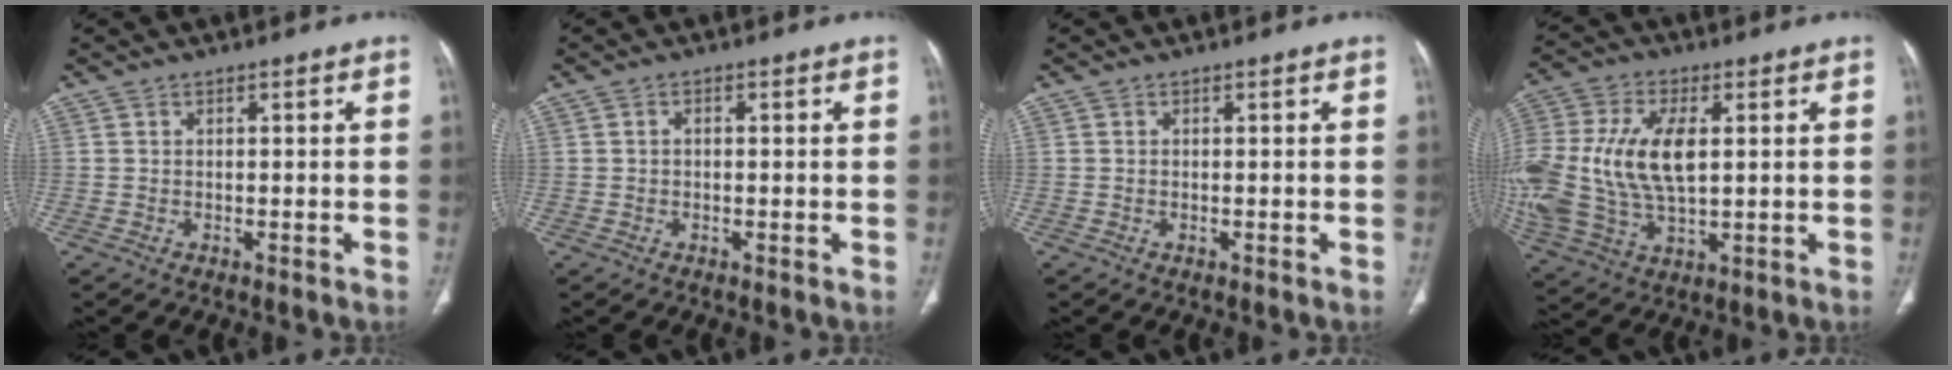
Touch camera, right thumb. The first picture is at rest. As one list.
[{"total": 0.8, "force": [0.0, 0.6, 0.6], "torque": [-0.010, 0.003, -0.001]}, {"total": 0.0}, {"total": 22.4, "force": [2.0, 12.4, 18.5], "torque": [-0.443, -0.002, 0.042]}]